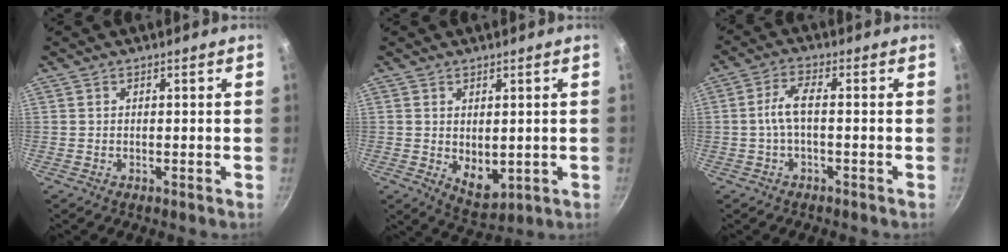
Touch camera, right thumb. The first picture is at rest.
{"total": 6.0, "force": [0.3, 3.8, 4.6], "torque": [-0.054, -0.018, 0.019]}
{"total": 4.6, "force": [-0.9, 1.5, 4.3], "torque": [-0.100, 0.019, -0.024]}